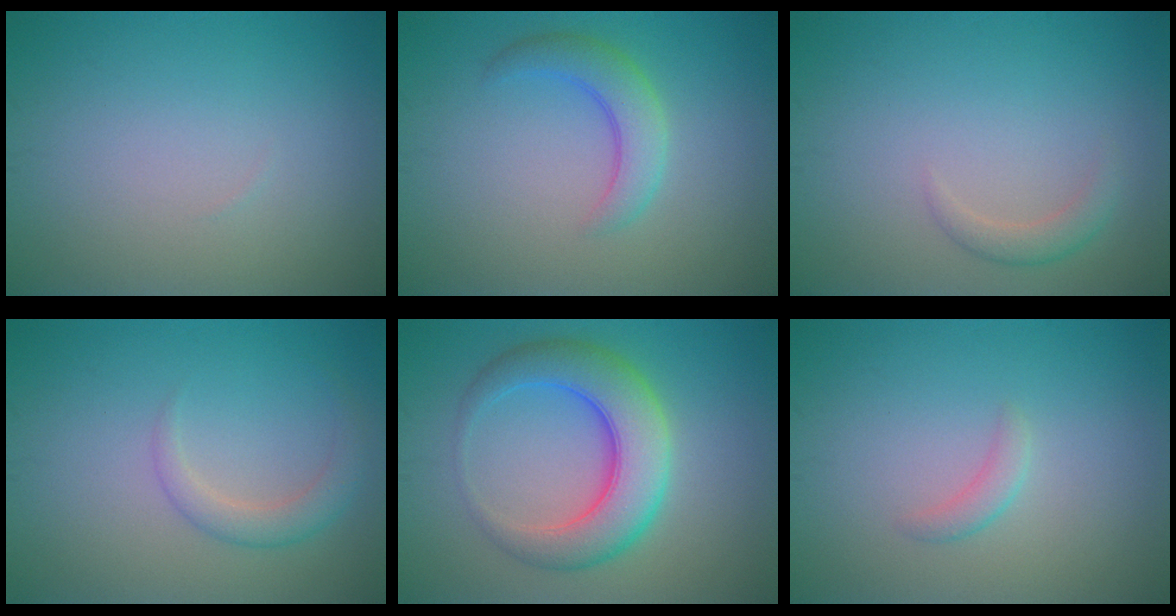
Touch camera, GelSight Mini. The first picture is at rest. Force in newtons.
{"total": 3.3, "press": 3.3, "slide": 0.2}
{"total": 1.5, "press": 1.5, "slide": 0.1}
{"total": 2.3, "press": 2.2, "slide": 0.1}
{"total": 7.0, "press": 7.0, "slide": 0.1}
{"total": 1.2, "press": 1.2, "slide": 0.1}